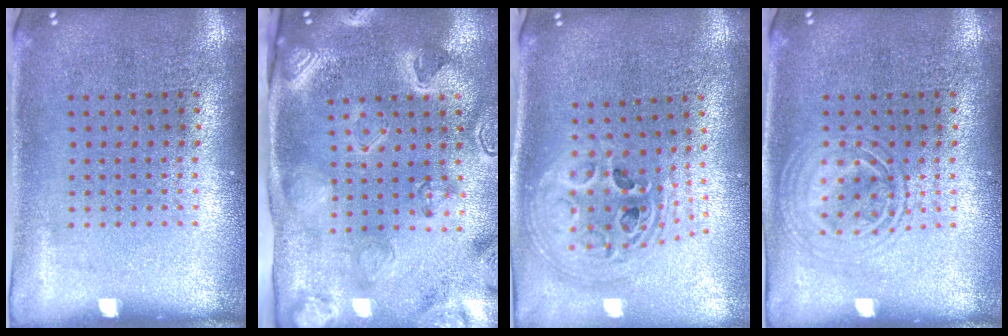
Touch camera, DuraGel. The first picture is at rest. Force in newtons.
{"total": 3.2, "press": 3.1, "slide": 0.4}
{"total": 2.5, "press": 1.9, "slide": 1.6}
{"total": 2.4, "press": 2.4, "slide": 0.3}